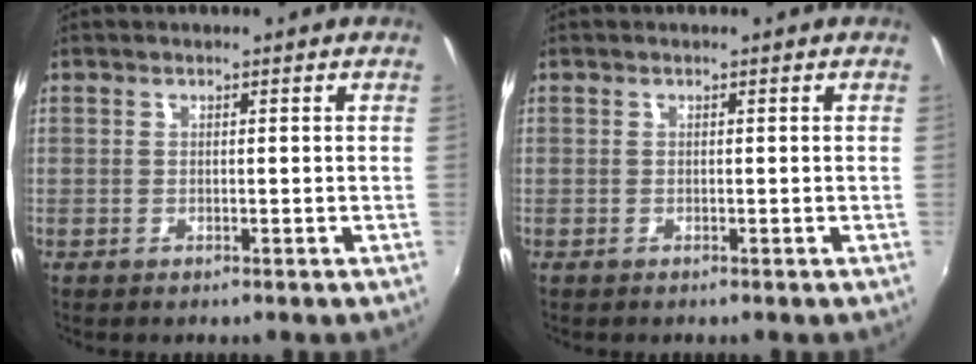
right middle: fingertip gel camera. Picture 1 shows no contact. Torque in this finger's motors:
{"motor_torque": [0.00, 0.00, 0.00, 0.00]}